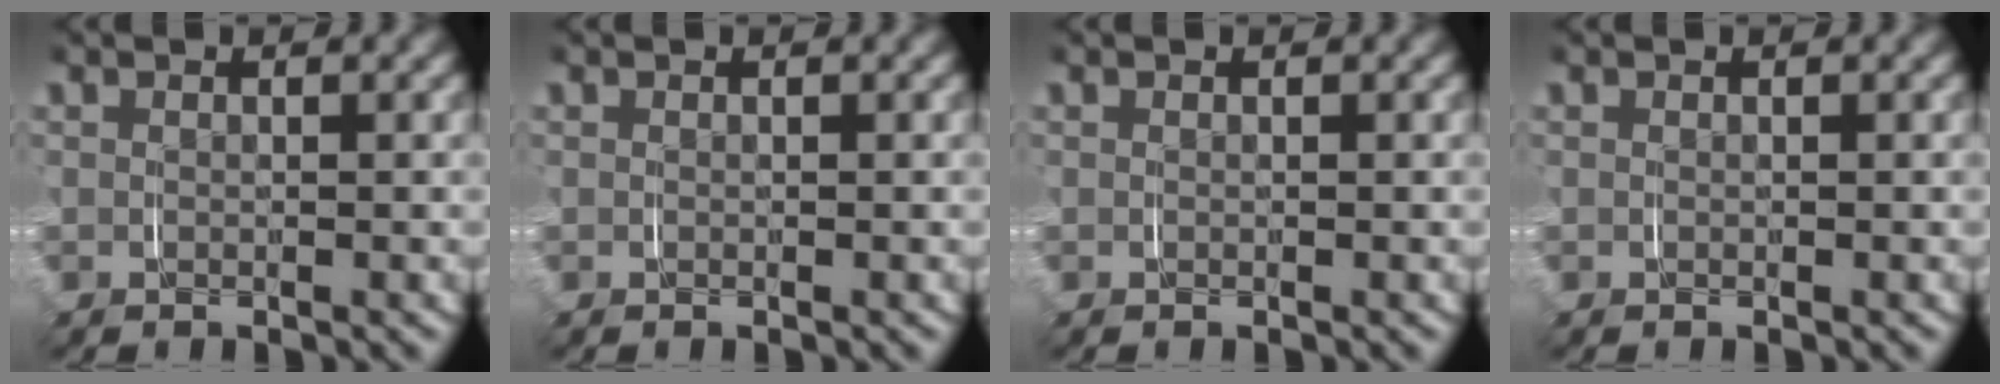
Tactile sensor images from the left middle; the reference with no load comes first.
{"total": 0.0}
{"total": 0.0}
{"total": 0.0}